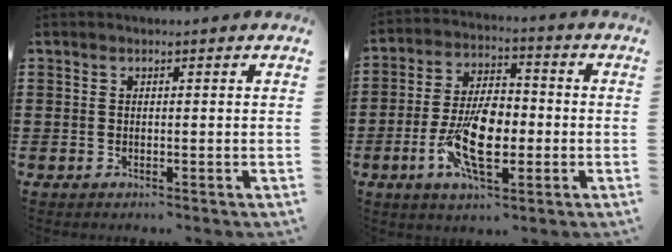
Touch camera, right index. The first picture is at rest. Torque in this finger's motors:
{"motor_torque": [1.74, 0.40, 0.46, 0.21]}